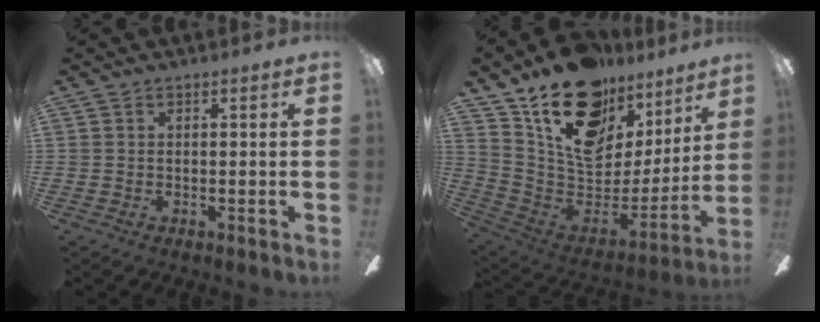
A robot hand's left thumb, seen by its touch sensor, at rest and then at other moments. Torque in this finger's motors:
{"motor_torque": [2.20, 2.21, 1.35, -1.42, 0.59]}